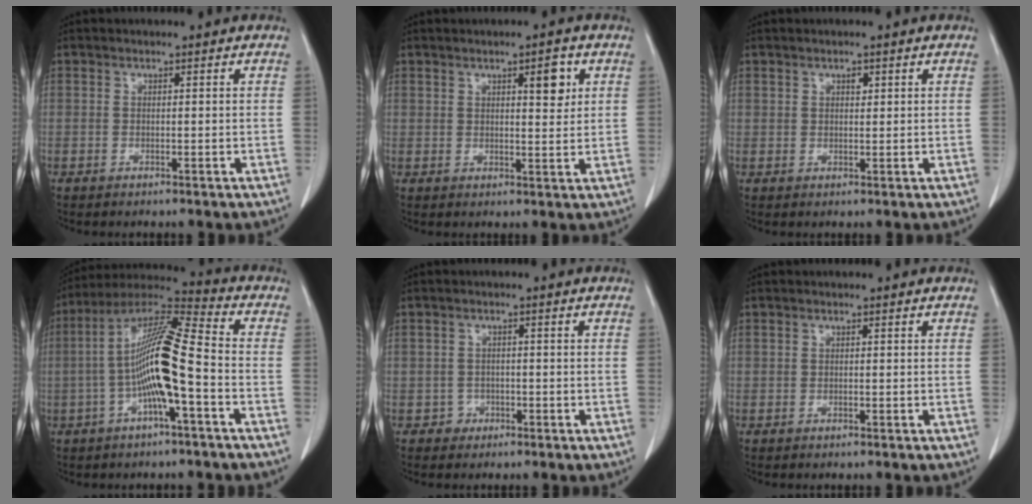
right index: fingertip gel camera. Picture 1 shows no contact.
{"total": 4.0, "force": [1.9, 1.4, 3.3], "torque": [-0.043, -0.002, 0.029]}
{"total": 1.2, "force": [0.7, 0.8, 0.6], "torque": [-0.006, -0.003, 0.009]}
{"total": 13.2, "force": [-2.7, 1.0, 12.9], "torque": [-0.252, 0.019, -0.055]}
{"total": 2.1, "force": [-0.9, 1.9, -0.1], "torque": [0.011, 0.011, -0.016]}
{"total": 0.0}